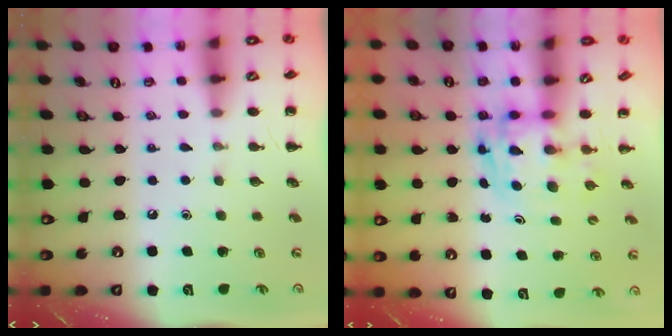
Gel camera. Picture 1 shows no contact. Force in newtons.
{"total": 2.8, "press": 2.7, "slide": 0.5}